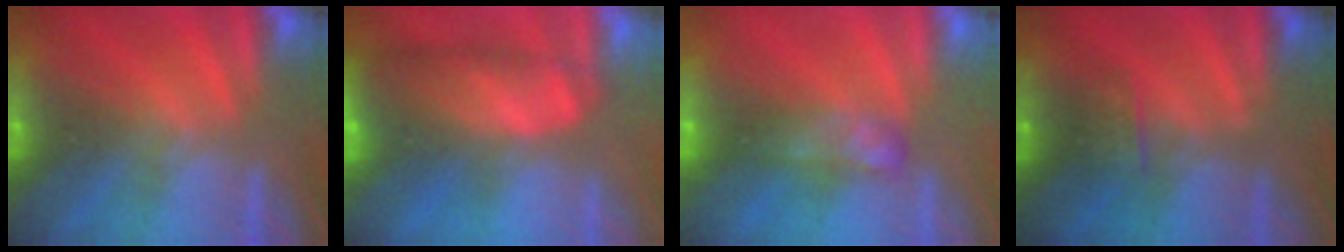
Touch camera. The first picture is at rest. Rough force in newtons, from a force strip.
{"total": 10.9}
{"total": 4.5}
{"total": 2.6}